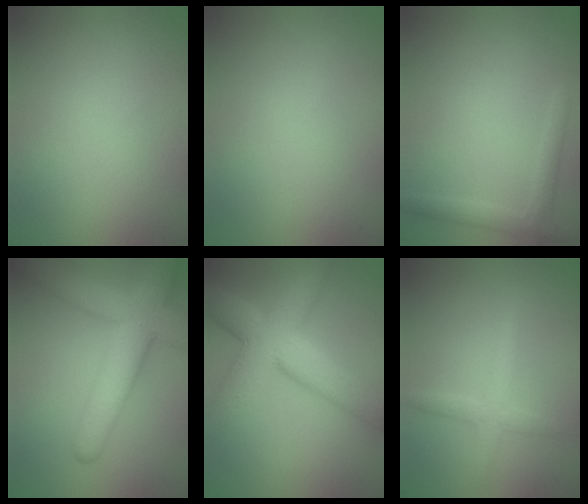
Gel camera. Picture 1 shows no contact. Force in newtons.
{"total": 0.0}
{"total": 2.0, "press": 2.0, "slide": 0.1}
{"total": 7.7, "press": 7.7, "slide": 0.5}
{"total": 8.8, "press": 8.8, "slide": 0.8}
{"total": 2.1, "press": 2.1, "slide": 0.1}